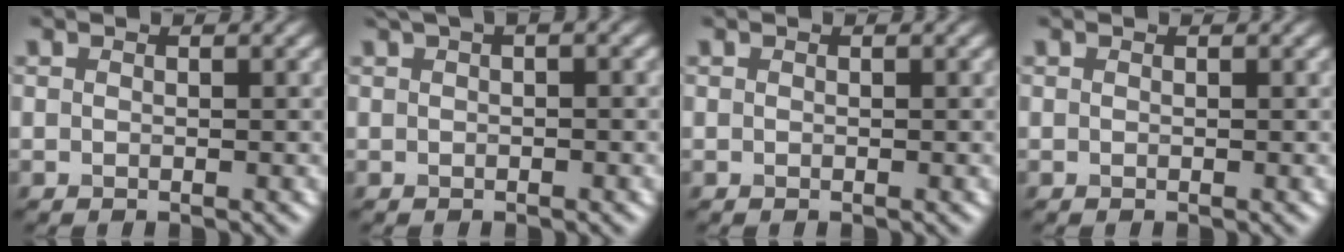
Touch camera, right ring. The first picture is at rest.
{"total": 2.1, "force": [1.1, 0.5, 1.7], "torque": [-0.028, 0.005, 0.014]}
{"total": 0.0}
{"total": 0.0}